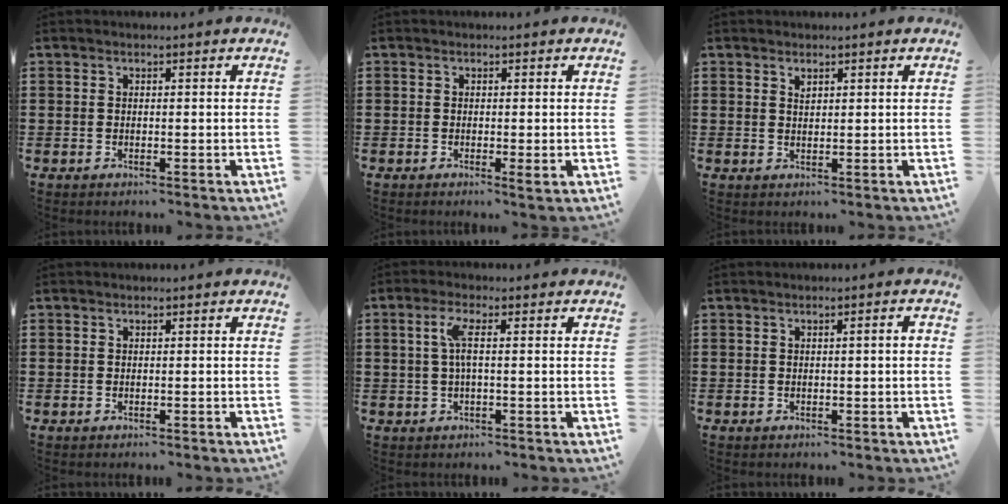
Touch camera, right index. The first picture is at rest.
{"total": 1.0, "force": [-0.3, 0.1, 1.0], "torque": [-0.018, -0.004, -0.004]}
{"total": 0.9, "force": [0.6, 0.5, 0.5], "torque": [-0.012, 0.001, 0.012]}
{"total": 0.0}
{"total": 3.5, "force": [0.3, 0.4, 3.4], "torque": [-0.081, -0.003, -0.003]}
{"total": 0.7, "force": [-0.2, -0.1, 0.7], "torque": [-0.012, -0.005, -0.002]}